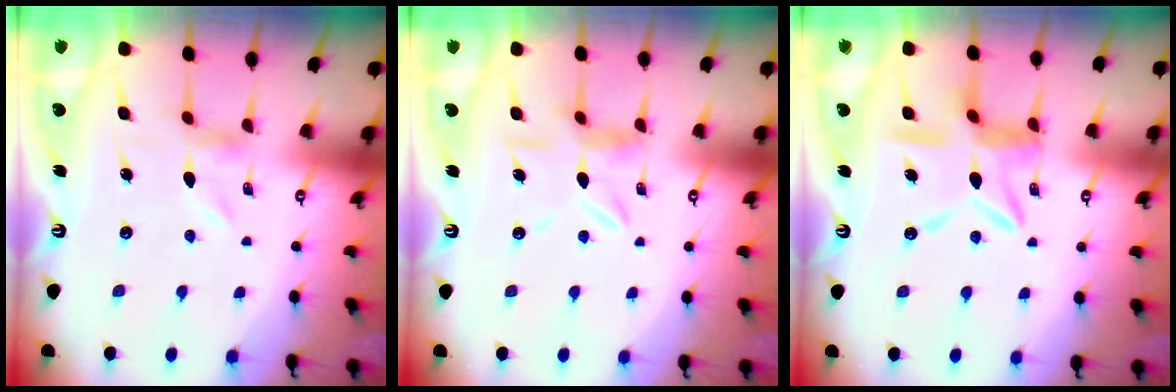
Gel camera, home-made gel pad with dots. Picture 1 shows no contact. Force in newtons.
{"total": 8.6, "press": 8.5, "slide": 0.9}
{"total": 13.7, "press": 13.7, "slide": 1.2}